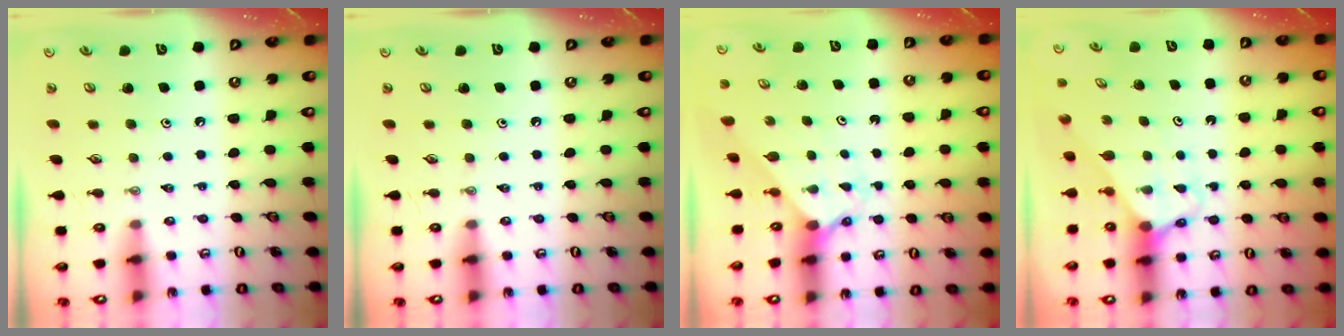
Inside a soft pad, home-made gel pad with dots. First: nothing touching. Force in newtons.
{"total": 0.0}
{"total": 1.9, "press": 1.9, "slide": 0.2}
{"total": 2.9, "press": 2.9, "slide": 0.2}